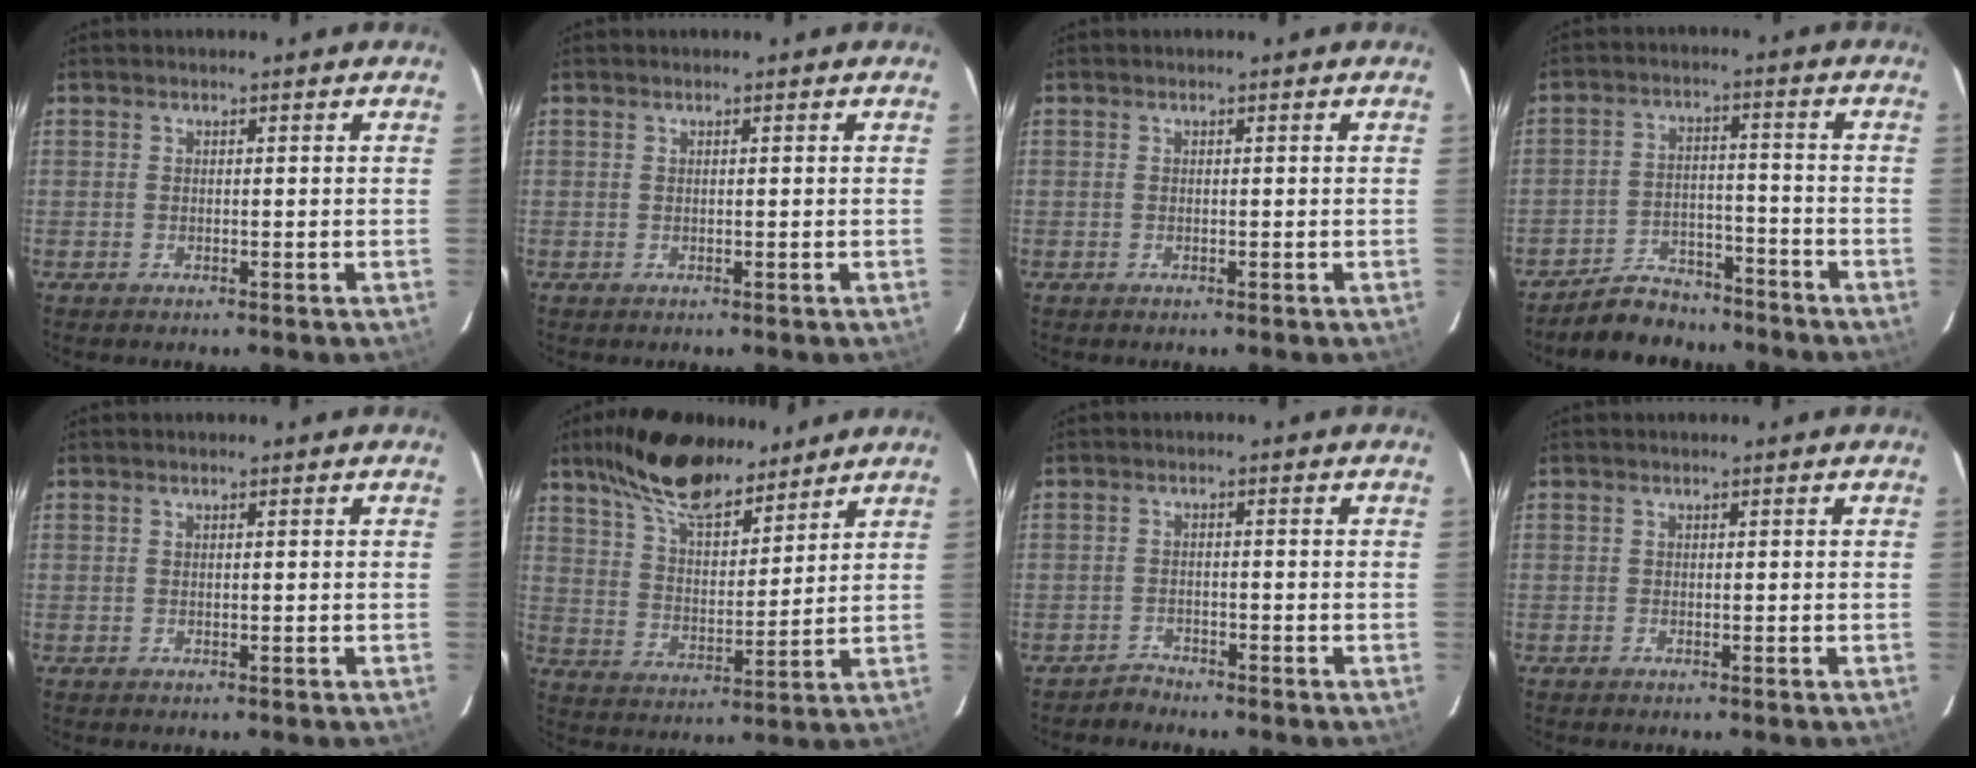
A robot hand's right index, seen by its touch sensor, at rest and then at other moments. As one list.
[{"total": 0.0}, {"total": 0.0}, {"total": 9.1, "force": [-8.0, 4.0, 1.9], "torque": [-0.061, 0.014, -0.116]}, {"total": 0.0}, {"total": 17.5, "force": [13.1, 6.5, 9.7], "torque": [-0.176, 0.030, 0.235]}, {"total": 1.9, "force": [-1.8, 0.5, -0.4], "torque": [0.005, 0.005, -0.034]}, {"total": 0.0}]